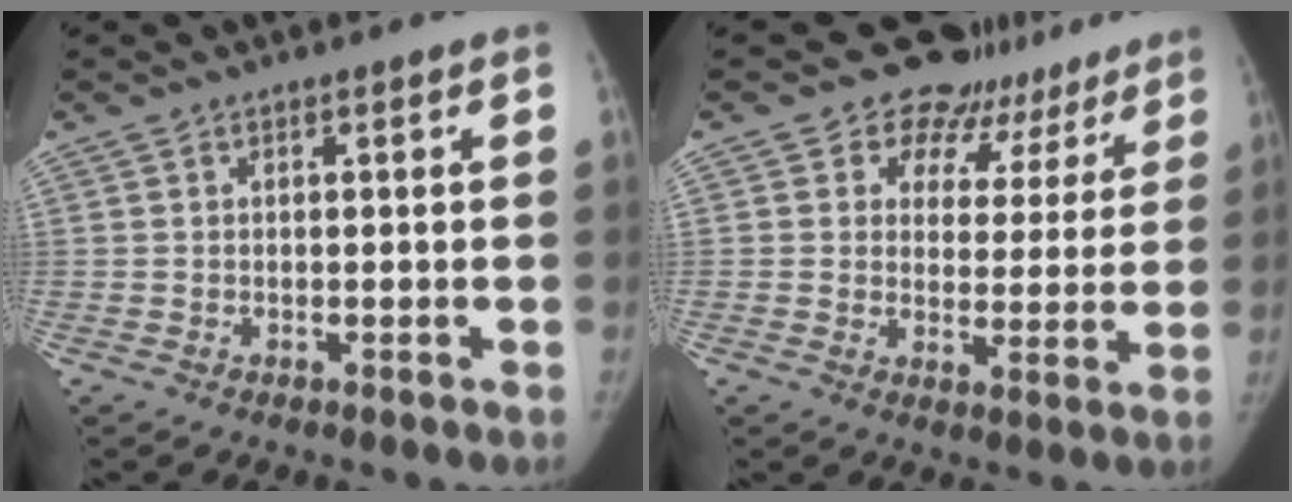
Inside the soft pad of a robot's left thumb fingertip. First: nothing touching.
{"total": 14.0, "force": [11.4, 8.0, 1.0], "torque": [0.031, -0.059, 0.126]}